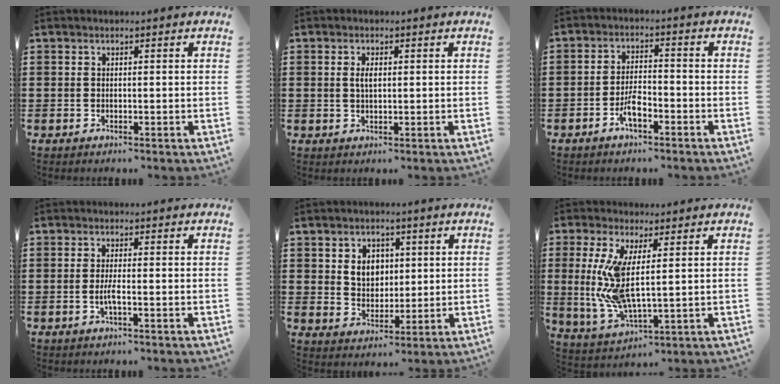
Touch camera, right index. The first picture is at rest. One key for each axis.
{"total": 2.1, "fx": 0.4, "fy": 0.8, "fz": 1.9, "tx": -0.039, "ty": 0.005, "tz": 0.004}
{"total": 4.0, "fx": -2.5, "fy": 1.4, "fz": 2.8, "tx": -0.060, "ty": 0.004, "tz": -0.051}
{"total": 2.3, "fx": -0.9, "fy": 0.2, "fz": 2.1, "tx": -0.044, "ty": -0.003, "tz": -0.019}
{"total": 4.9, "fx": 1.2, "fy": 4.1, "fz": 2.5, "tx": -0.057, "ty": 0.010, "tz": 0.016}
{"total": 9.1, "fx": 1.6, "fy": 2.8, "fz": 8.5, "tx": -0.197, "ty": -0.019, "tz": 0.025}